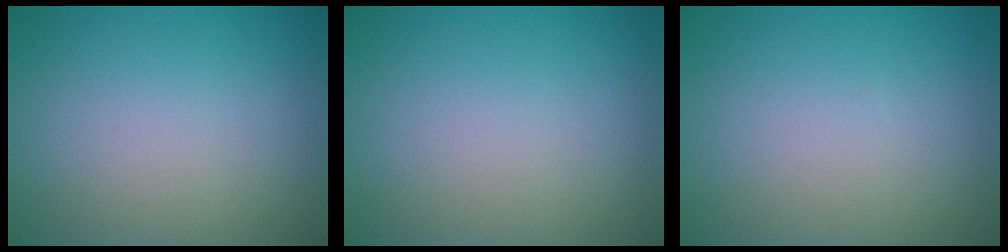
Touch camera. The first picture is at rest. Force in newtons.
{"total": 0.0}
{"total": 0.0}